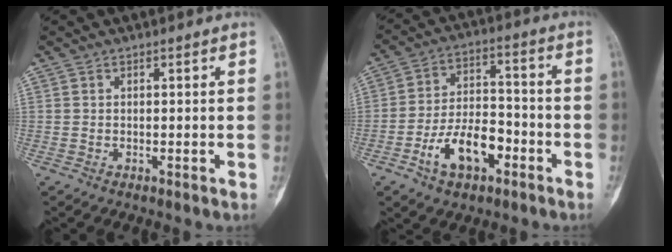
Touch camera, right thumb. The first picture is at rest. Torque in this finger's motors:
{"motor_torque": [1.66, 1.55, 0.90, -0.82, 0.10]}